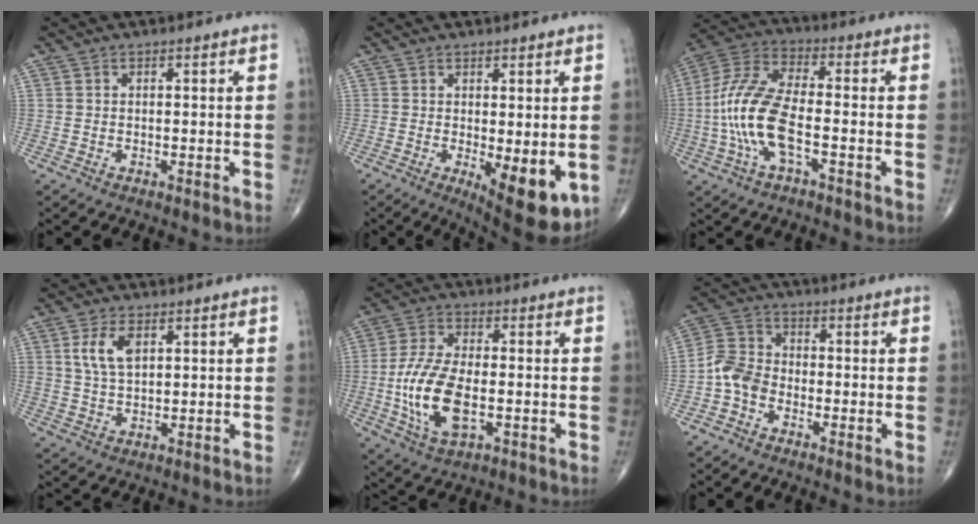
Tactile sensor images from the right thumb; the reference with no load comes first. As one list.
[{"total": 10.4, "force": [-2.2, 3.6, 9.5], "torque": [-0.118, -0.024, -0.018]}, {"total": 14.0, "force": [-3.3, 5.5, 12.5], "torque": [-0.278, 0.034, -0.068]}, {"total": 6.2, "force": [2.1, 3.3, 4.8], "torque": [-0.095, -0.005, 0.044]}, {"total": 13.4, "force": [-2.5, 6.5, 11.5], "torque": [-0.238, 0.004, -0.043]}, {"total": 6.3, "force": [-2.6, 4.6, 3.4], "torque": [-0.059, 0.024, -0.065]}]